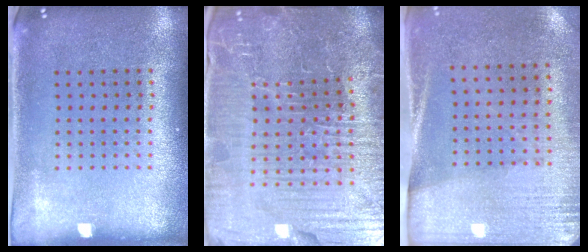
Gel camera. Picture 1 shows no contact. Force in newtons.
{"total": 6.2, "press": 5.8, "slide": 2.1}
{"total": 2.7, "press": 2.4, "slide": 1.4}